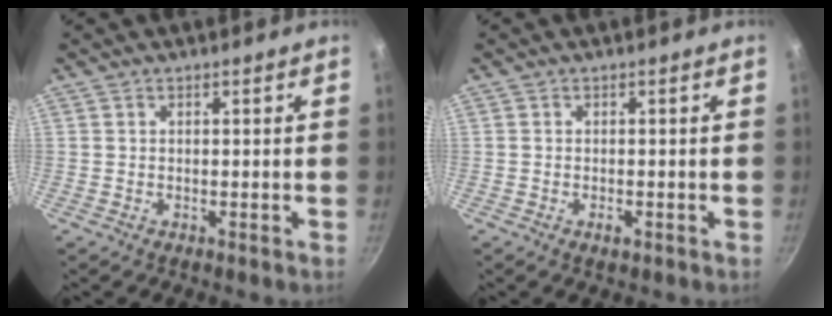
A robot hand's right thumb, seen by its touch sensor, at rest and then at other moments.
{"total": 1.2, "force": [-0.6, 0.5, 0.9], "torque": [-0.016, 0.001, -0.011]}